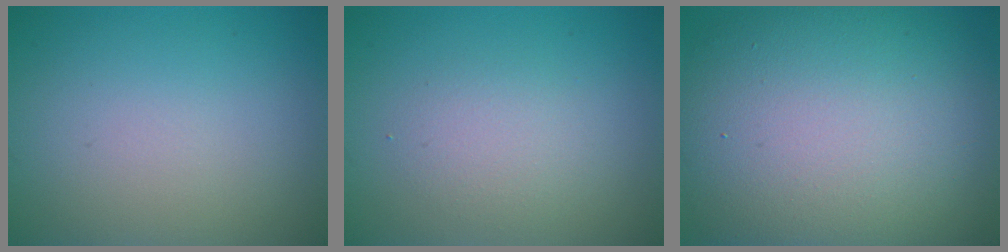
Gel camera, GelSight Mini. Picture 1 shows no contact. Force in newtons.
{"total": 2.0, "press": 2.0, "slide": 0.1}
{"total": 15.3, "press": 15.3, "slide": 1.0}